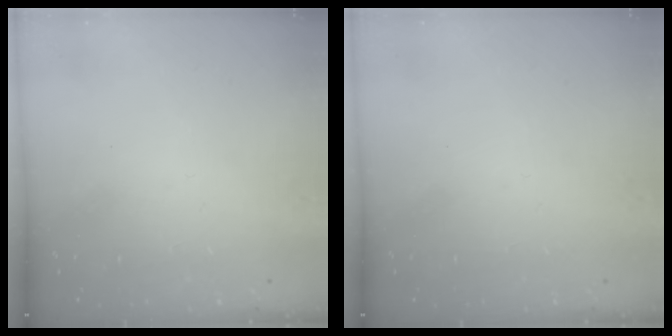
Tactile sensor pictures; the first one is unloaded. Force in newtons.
{"total": 0.0}